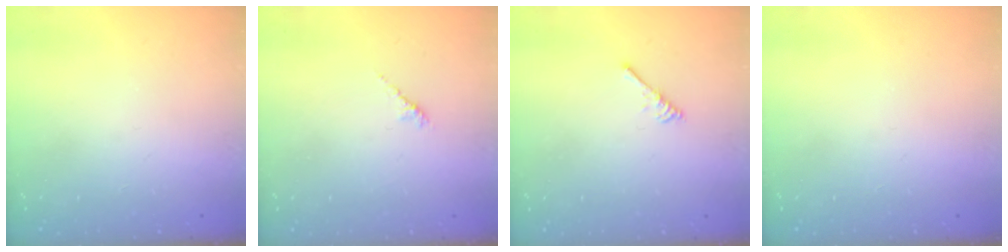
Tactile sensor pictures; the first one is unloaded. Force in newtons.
{"total": 2.6, "press": 2.4, "slide": 0.7}
{"total": 3.0, "press": 2.9, "slide": 0.5}
{"total": 0.0}